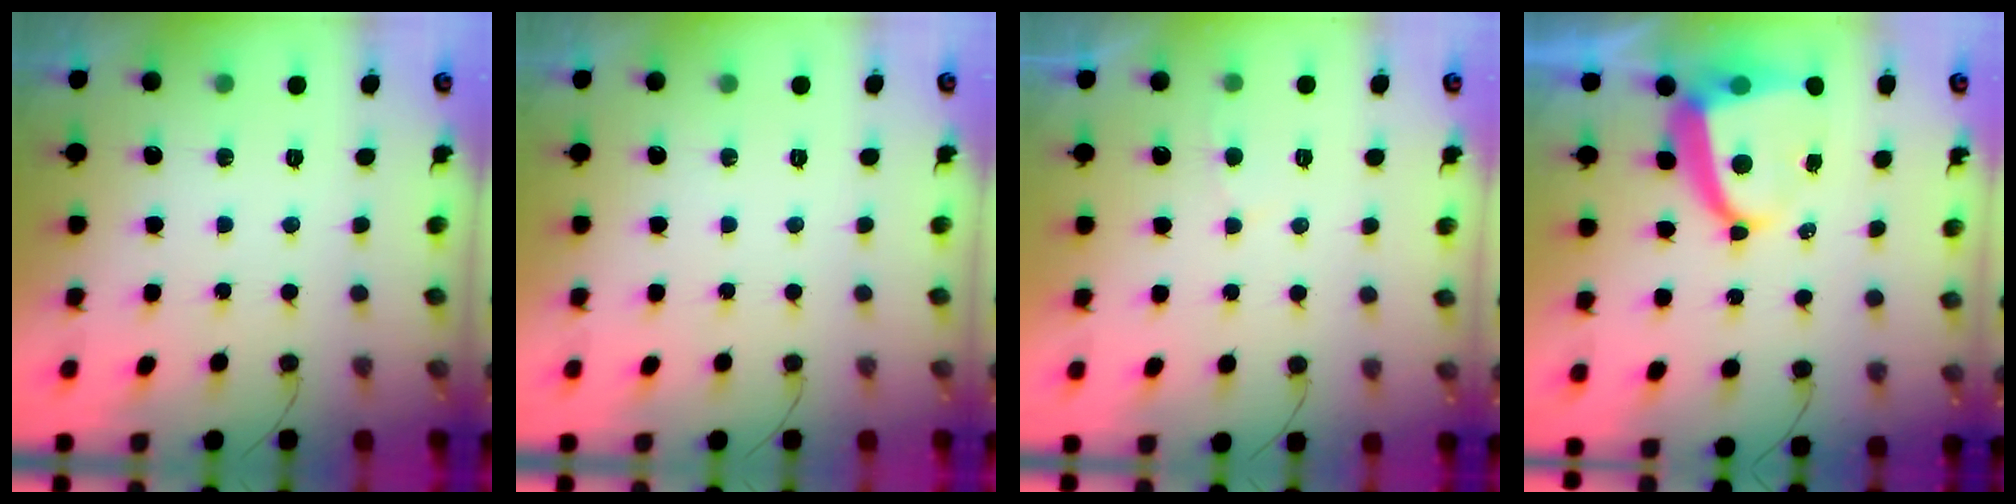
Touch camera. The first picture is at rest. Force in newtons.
{"total": 0.0}
{"total": 1.9, "press": 1.9, "slide": 0.3}
{"total": 7.3, "press": 7.3, "slide": 1.1}